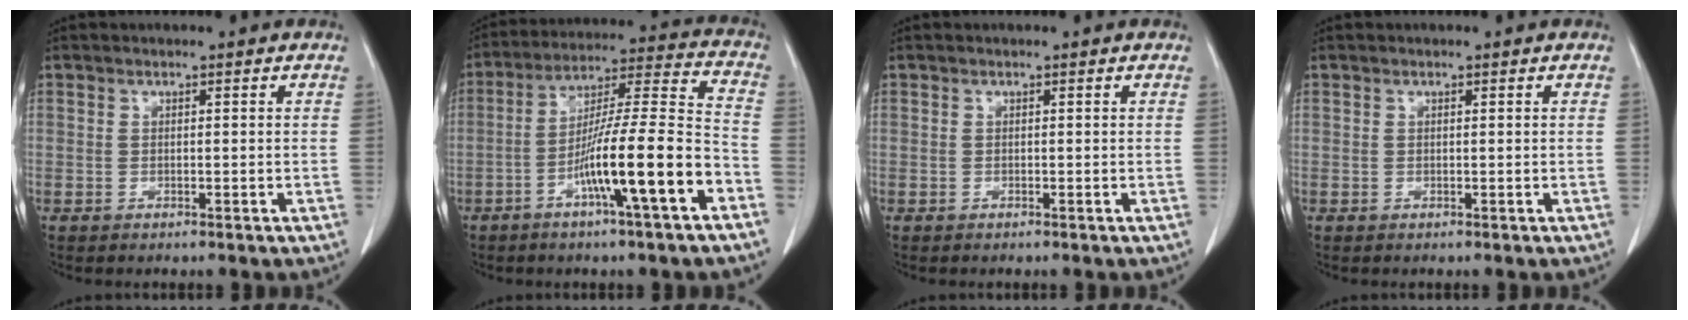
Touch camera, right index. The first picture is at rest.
{"total": 15.7, "force": [-6.6, 0.1, 14.2], "torque": [-0.243, 0.004, -0.113]}
{"total": 0.0}
{"total": 0.0}